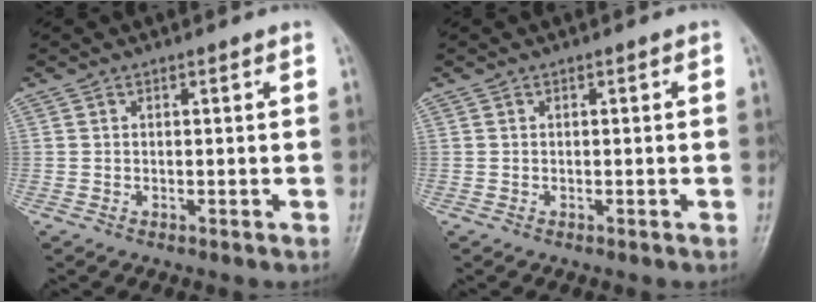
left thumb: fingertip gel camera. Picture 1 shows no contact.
{"total": 0.0}